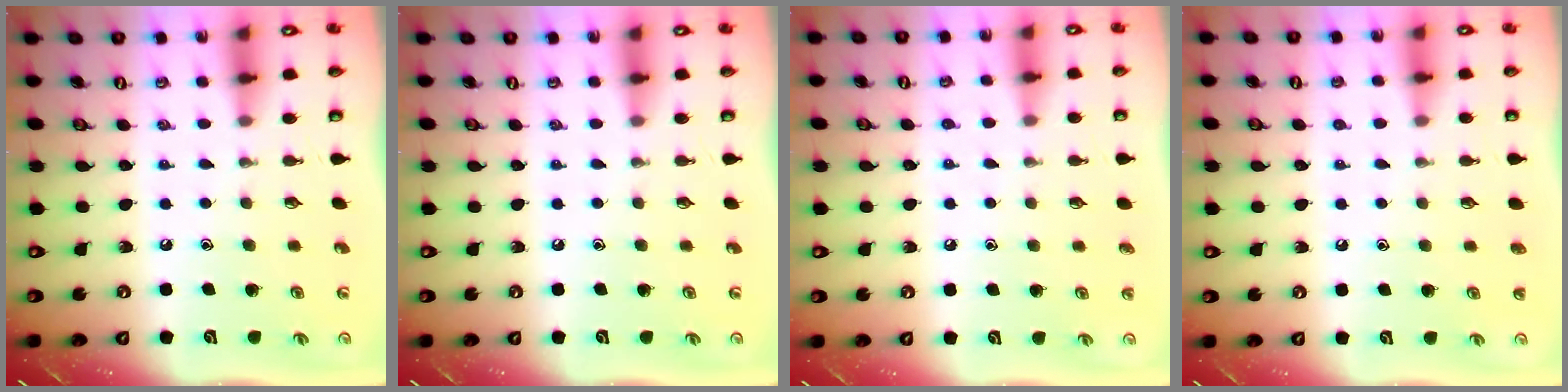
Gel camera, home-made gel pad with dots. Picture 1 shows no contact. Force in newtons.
{"total": 0.0}
{"total": 3.8, "press": 3.8, "slide": 0.4}
{"total": 1.1, "press": 1.1, "slide": 0.3}